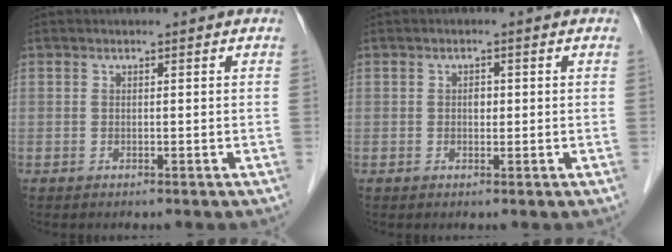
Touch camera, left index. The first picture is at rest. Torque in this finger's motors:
{"motor_torque": [0.03, 0.02, 0.00, 0.00]}